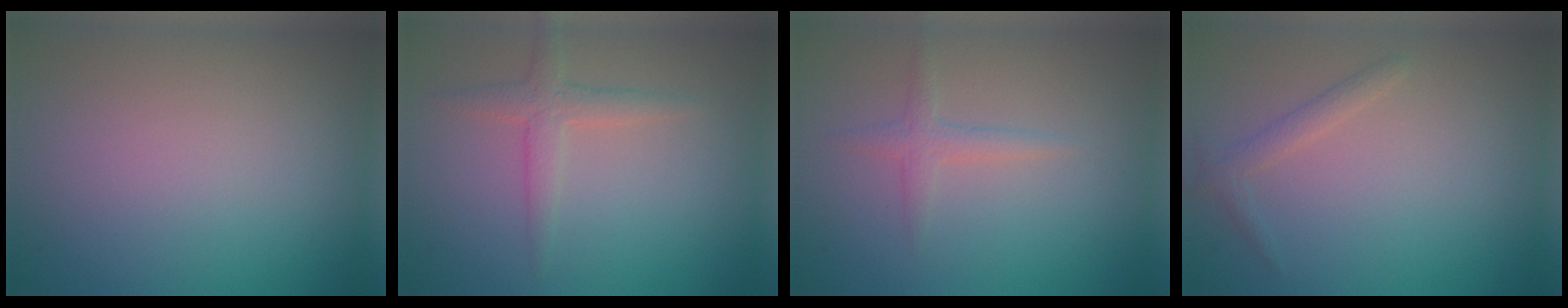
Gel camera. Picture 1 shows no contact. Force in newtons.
{"total": 2.1, "press": 2.1, "slide": 0.1}
{"total": 1.5, "press": 1.5, "slide": 0.1}
{"total": 1.3, "press": 1.3, "slide": 0.1}